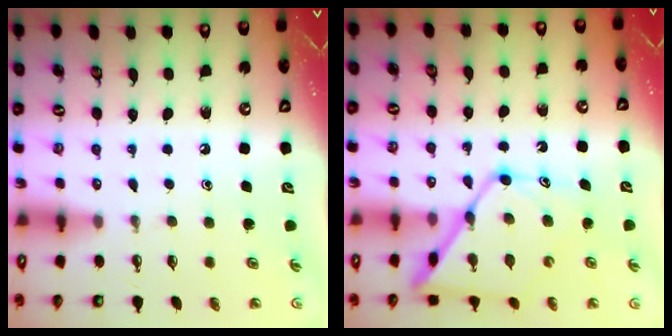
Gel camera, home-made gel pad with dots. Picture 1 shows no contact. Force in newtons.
{"total": 15.7, "press": 15.7, "slide": 1.3}